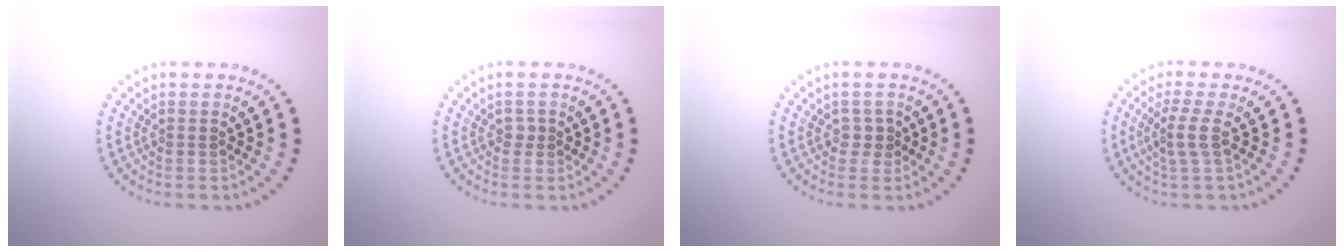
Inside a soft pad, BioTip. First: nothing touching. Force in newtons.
{"total": 0.7, "press": 0.6, "slide": 0.4}
{"total": 1.2, "press": 1.0, "slide": 0.7}
{"total": 2.1, "press": 1.6, "slide": 1.4}